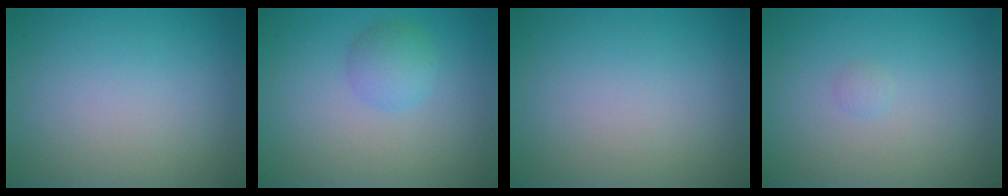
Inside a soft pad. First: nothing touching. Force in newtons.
{"total": 2.1, "press": 2.1, "slide": 0.1}
{"total": 0.0}
{"total": 0.5, "press": 0.5, "slide": 0.0}